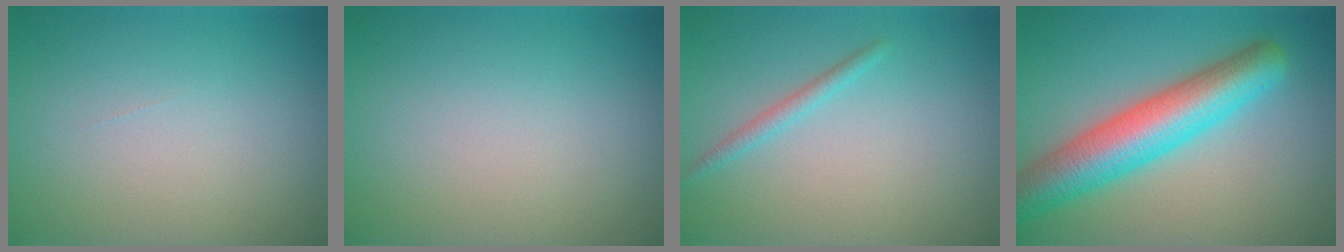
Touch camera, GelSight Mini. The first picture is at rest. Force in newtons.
{"total": 0.0}
{"total": 1.3, "press": 1.2, "slide": 0.1}
{"total": 8.0, "press": 8.0, "slide": 0.2}